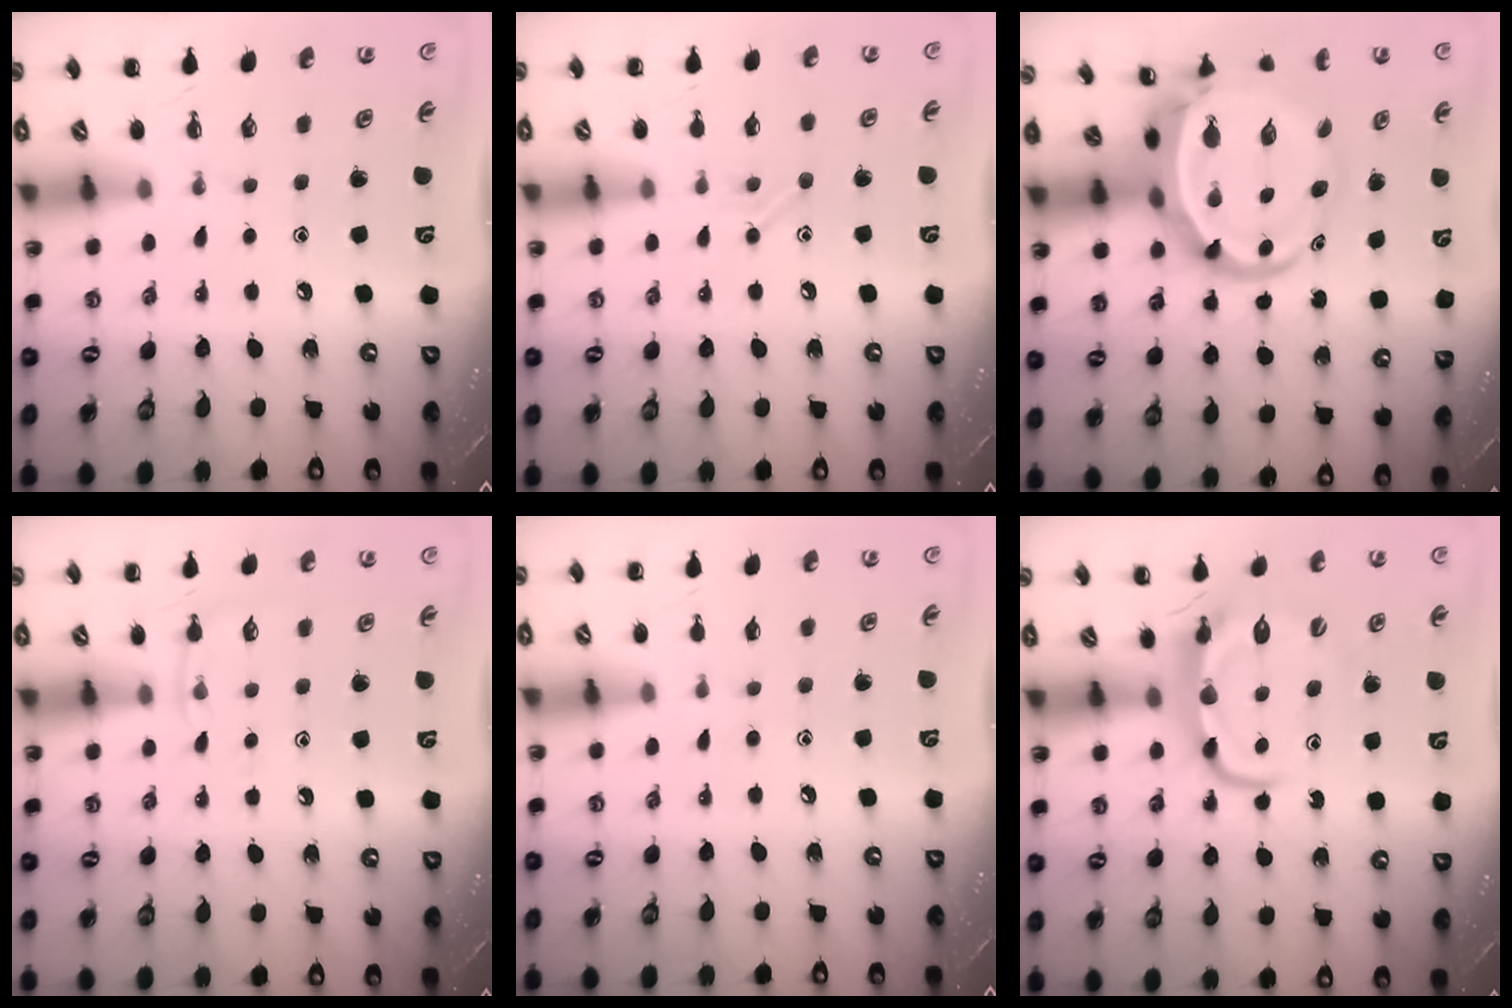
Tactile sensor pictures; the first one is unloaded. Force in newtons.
{"total": 6.9, "press": 6.8, "slide": 1.4}
{"total": 9.2, "press": 8.8, "slide": 2.4}
{"total": 4.9, "press": 4.6, "slide": 1.5}
{"total": 4.5, "press": 4.1, "slide": 1.8}
{"total": 7.7, "press": 7.6, "slide": 1.2}